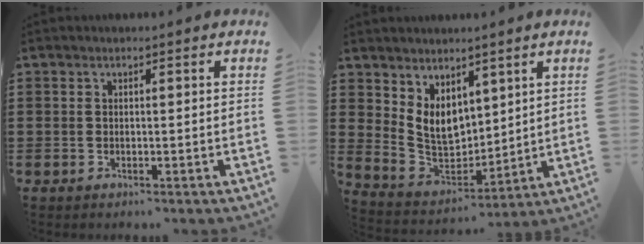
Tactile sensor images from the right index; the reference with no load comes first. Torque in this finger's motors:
{"motor_torque": [0.52, -0.03, 0.32, 0.09]}